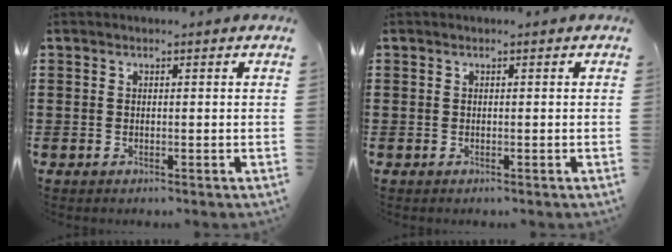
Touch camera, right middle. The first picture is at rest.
{"total": 0.0}